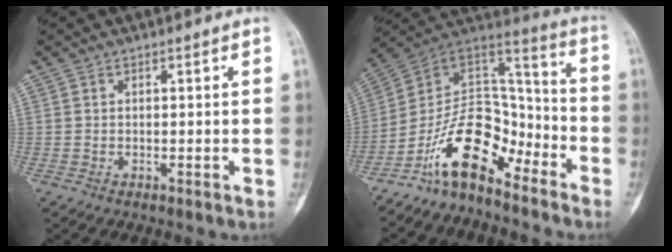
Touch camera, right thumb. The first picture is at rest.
{"total": 15.2, "force": [-10.0, 7.6, 8.7], "torque": [-0.118, 0.108, -0.188]}